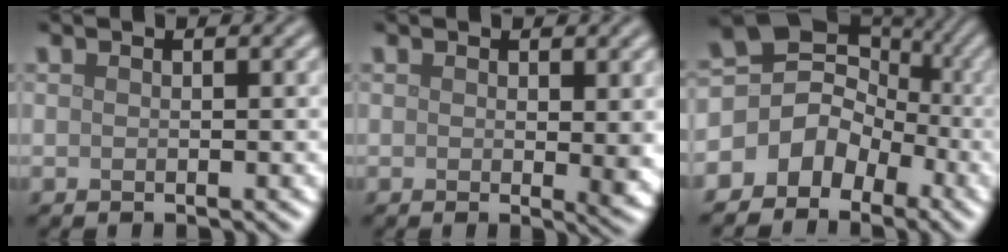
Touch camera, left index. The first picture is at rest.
{"total": 1.9, "force": [0.3, 0.3, 1.8], "torque": [-0.019, -0.009, 0.003]}
{"total": 6.3, "force": [-2.1, 5.3, 2.8], "torque": [-0.021, 0.019, -0.052]}